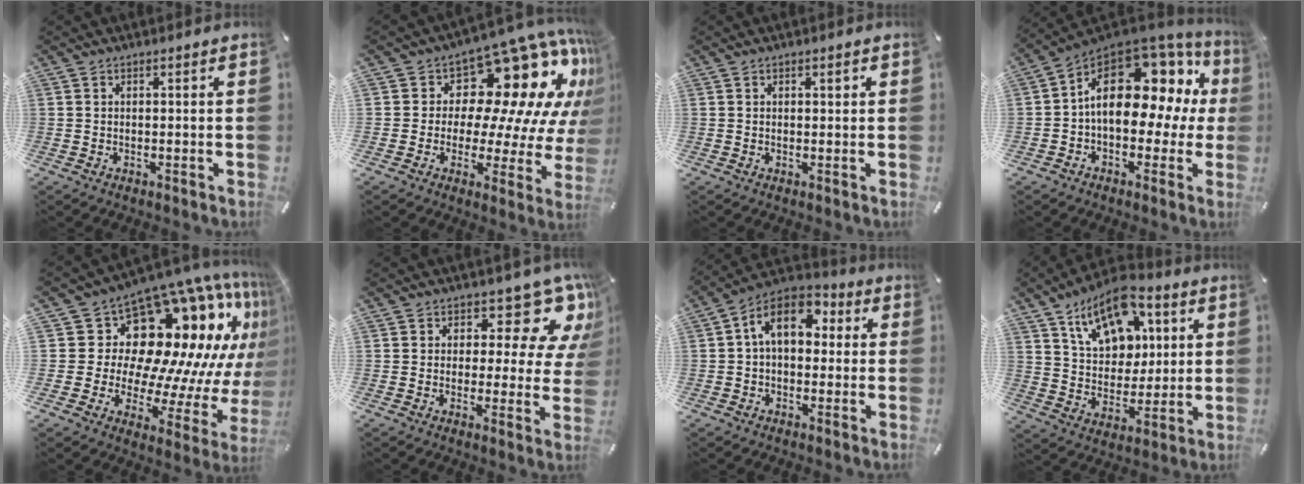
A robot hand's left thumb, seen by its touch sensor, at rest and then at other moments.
{"total": 19.1, "force": [9.5, 10.9, 12.4], "torque": [-0.161, -0.089, 0.166]}
{"total": 0.7, "force": [0.3, 0.5, 0.4], "torque": [-0.001, 0.001, 0.003]}
{"total": 18.3, "force": [4.6, 11.7, 13.3], "torque": [-0.187, -0.028, 0.080]}
{"total": 20.9, "force": [10.4, 13.1, 12.5], "torque": [-0.182, -0.129, 0.202]}
{"total": 11.7, "force": [7.0, 5.8, 7.4], "torque": [-0.087, -0.053, 0.118]}
{"total": 10.7, "force": [2.5, 7.2, 7.6], "torque": [-0.149, 0.007, 0.043]}
{"total": 15.1, "force": [8.5, 9.9, 7.5], "torque": [-0.124, -0.036, 0.158]}